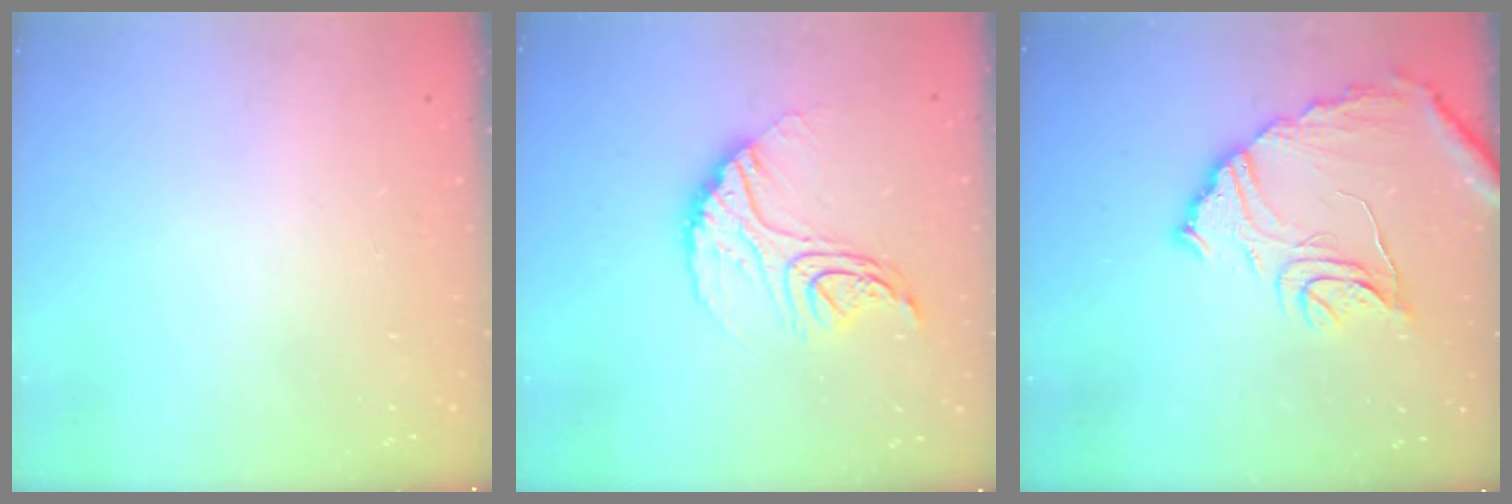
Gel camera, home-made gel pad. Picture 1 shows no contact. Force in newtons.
{"total": 14.5, "press": 14.5, "slide": 1.0}
{"total": 13.6, "press": 13.5, "slide": 1.2}